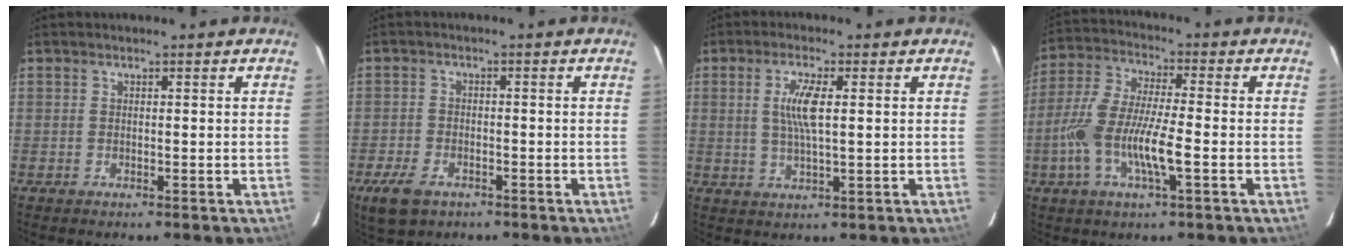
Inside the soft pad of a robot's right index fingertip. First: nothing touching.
{"total": 6.8, "force": [-4.2, 3.9, 3.7], "torque": [-0.102, -0.013, -0.075]}
{"total": 5.9, "force": [1.1, 1.2, 5.6], "torque": [-0.109, 0.000, 0.020]}
{"total": 12.6, "force": [-3.4, 2.9, 11.8], "torque": [-0.250, -0.004, -0.068]}